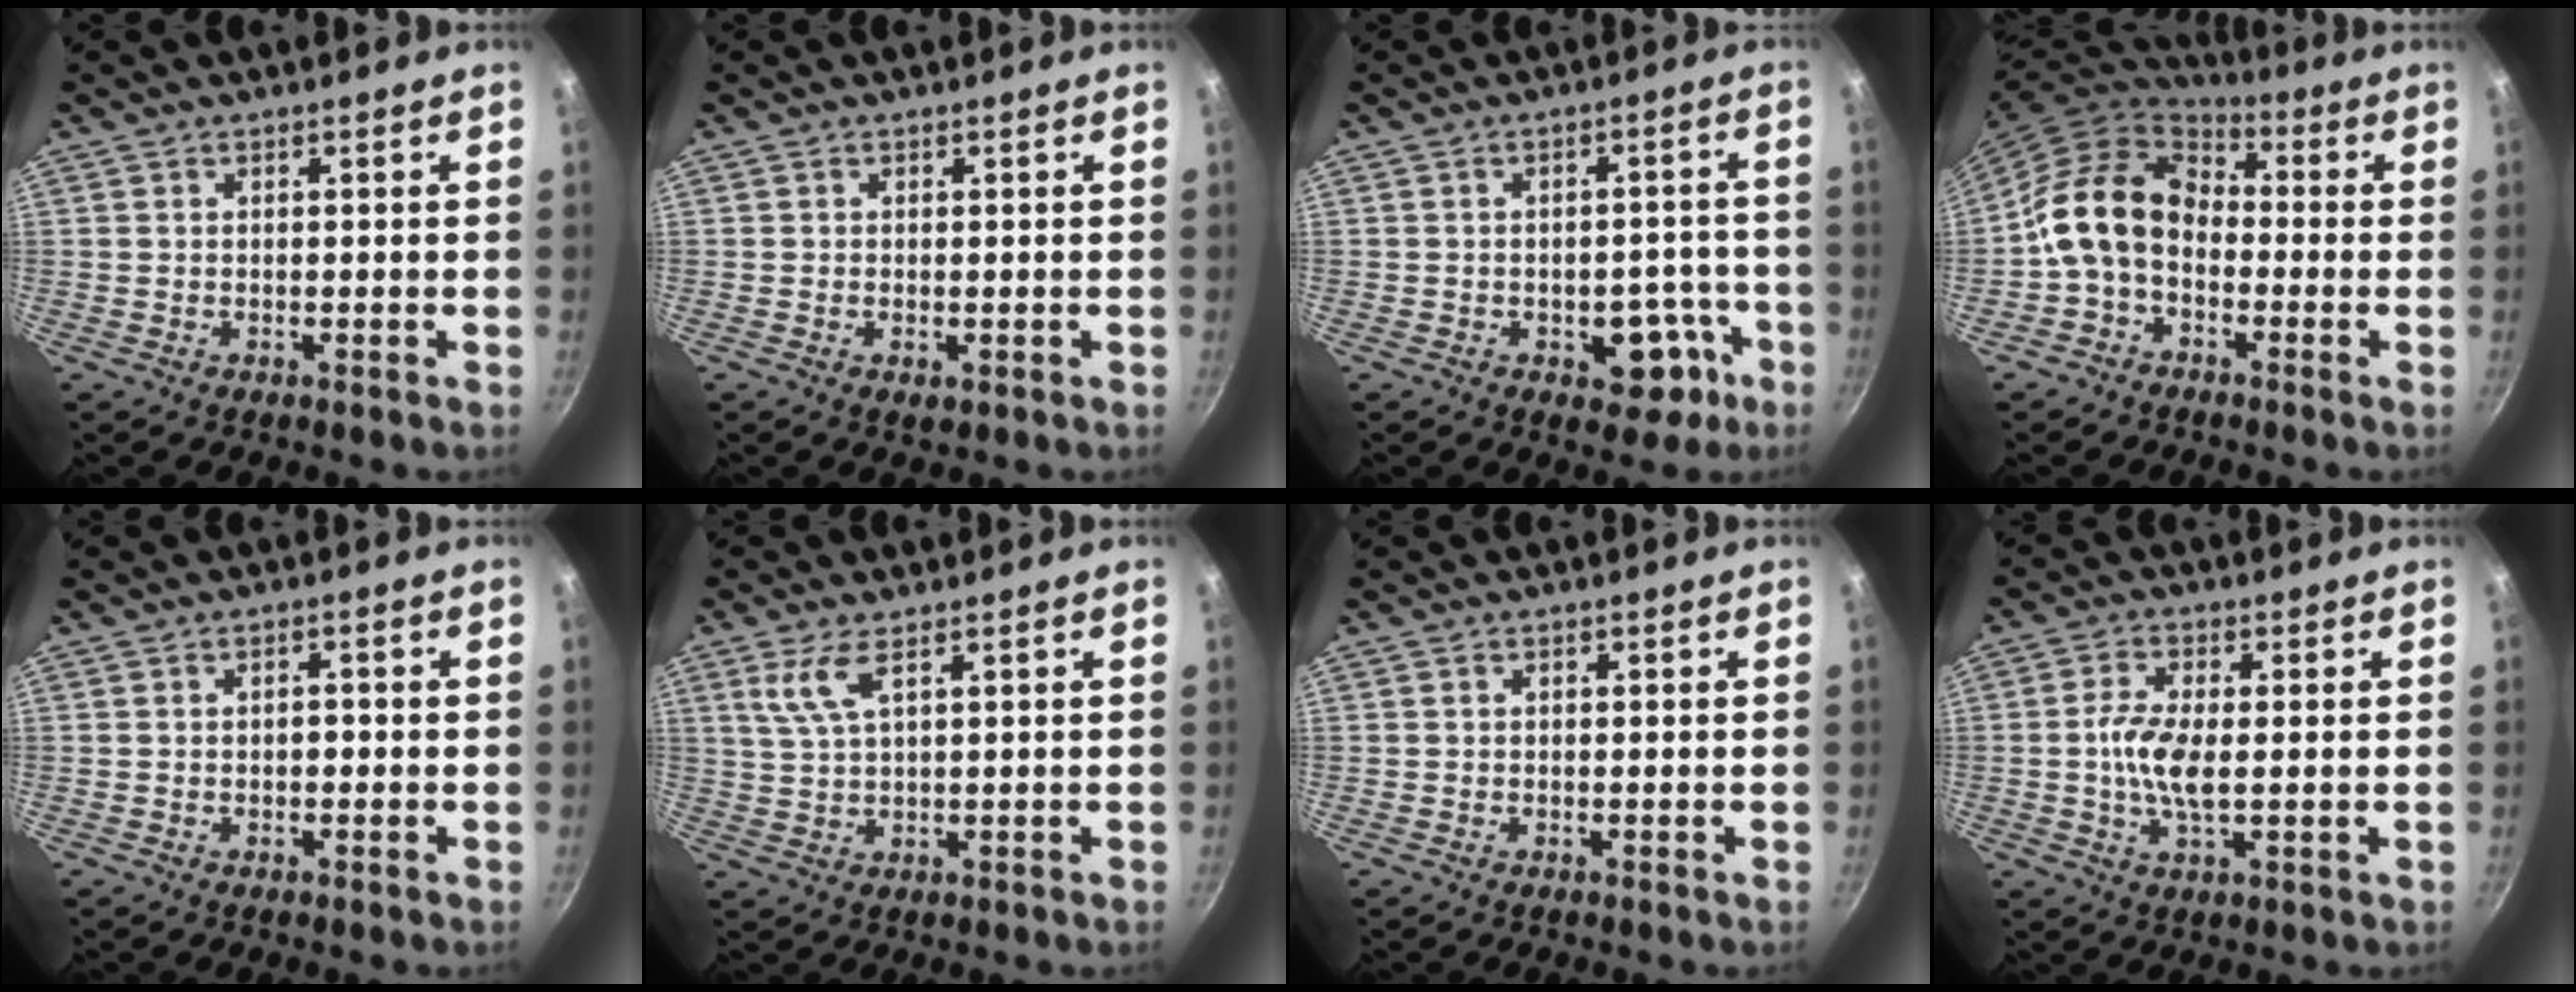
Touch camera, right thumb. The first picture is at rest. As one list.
[{"total": 1.0, "force": [-0.2, 0.5, 0.8], "torque": [-0.013, -0.004, 0.000]}, {"total": 8.2, "force": [-3.7, 4.9, 5.5], "torque": [-0.034, 0.037, -0.039]}, {"total": 13.1, "force": [-2.5, 9.3, 8.9], "torque": [-0.156, 0.047, -0.061]}, {"total": 1.5, "force": [-0.1, 1.0, 1.2], "torque": [-0.012, 0.006, -0.004]}, {"total": 4.9, "force": [2.5, 1.5, 3.9], "torque": [-0.094, -0.002, 0.061]}, {"total": 0.0}, {"total": 7.5, "force": [0.0, 3.1, 6.9], "torque": [-0.145, -0.004, -0.002]}]